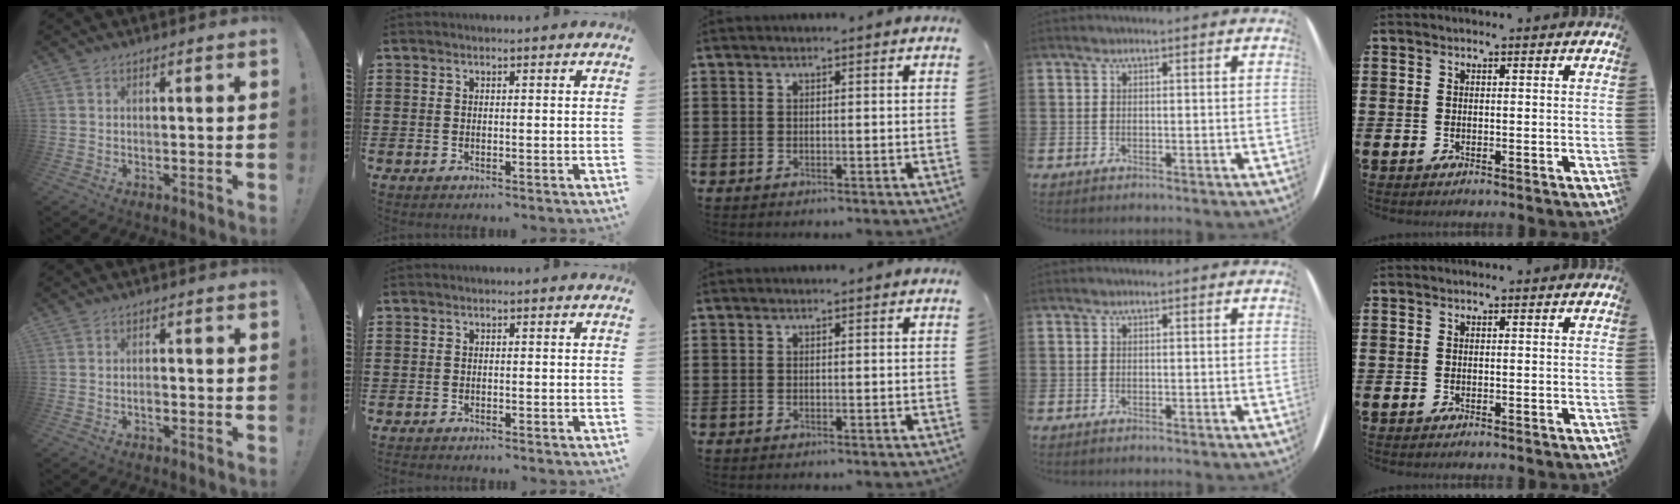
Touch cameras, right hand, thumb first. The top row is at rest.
{"thumb": {"total": 1.4, "force": [-0.8, 0.7, 0.9], "torque": [-0.010, 0.002, -0.016]}, "index": {"total": 0.5, "force": [-0.5, 0.0, -0.1], "torque": [0.000, 0.000, -0.012]}}